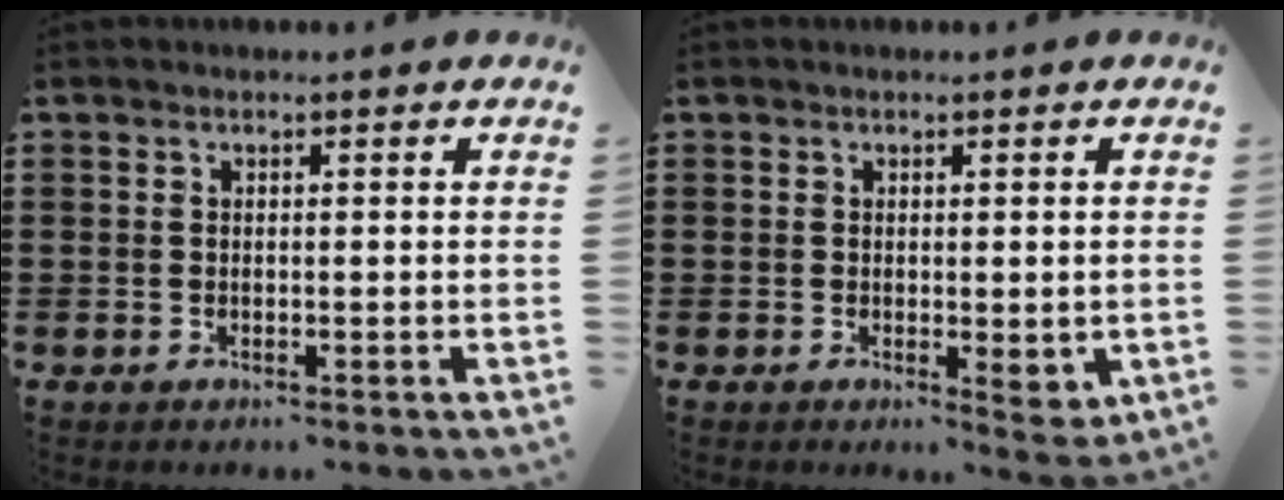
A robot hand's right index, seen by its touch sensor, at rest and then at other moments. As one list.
[{"total": 2.6, "force": [-0.4, 1.0, 2.3], "torque": [-0.039, 0.000, -0.005]}]